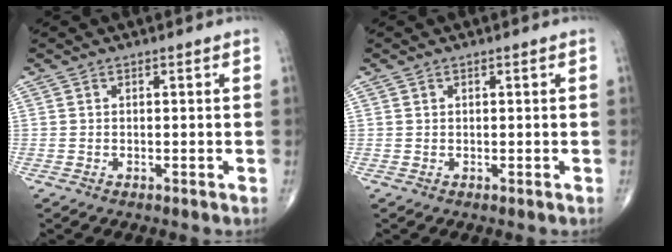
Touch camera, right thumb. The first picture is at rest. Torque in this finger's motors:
{"motor_torque": [-0.37, 0.15, -0.23, -0.24, -0.02]}